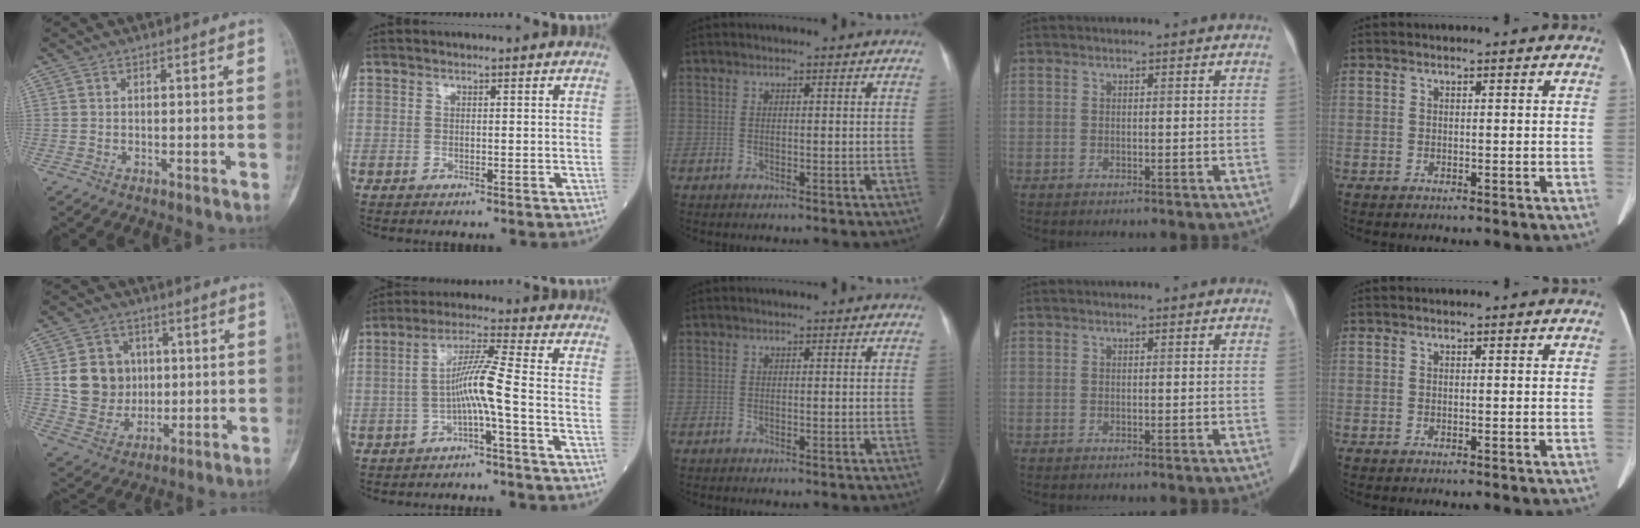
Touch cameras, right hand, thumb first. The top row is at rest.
{"thumb": {"total": 11.5, "force": [1.4, 10.4, 4.8], "torque": [-0.042, 0.000, 0.038]}, "index": {"total": 6.4, "force": [-2.0, -1.0, 6.0], "torque": [-0.115, 0.018, -0.037]}}